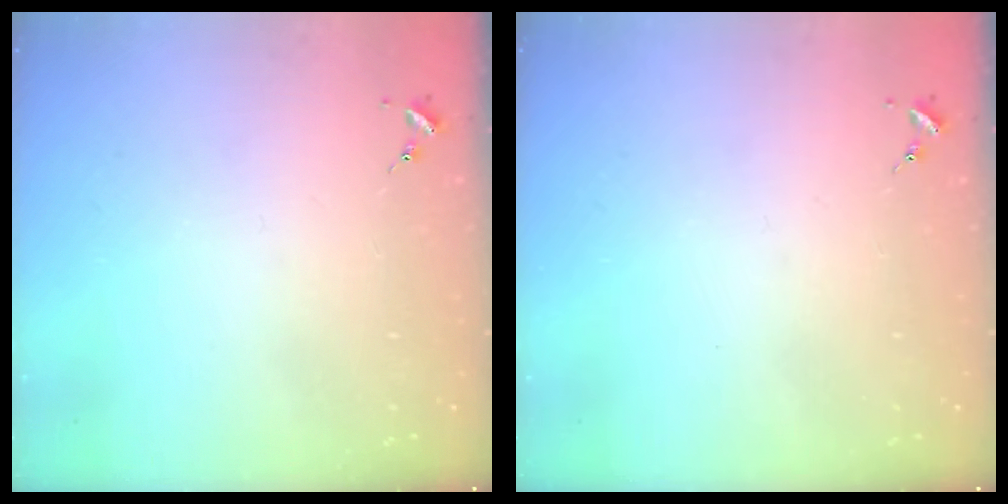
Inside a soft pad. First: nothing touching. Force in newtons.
{"total": 0.0}